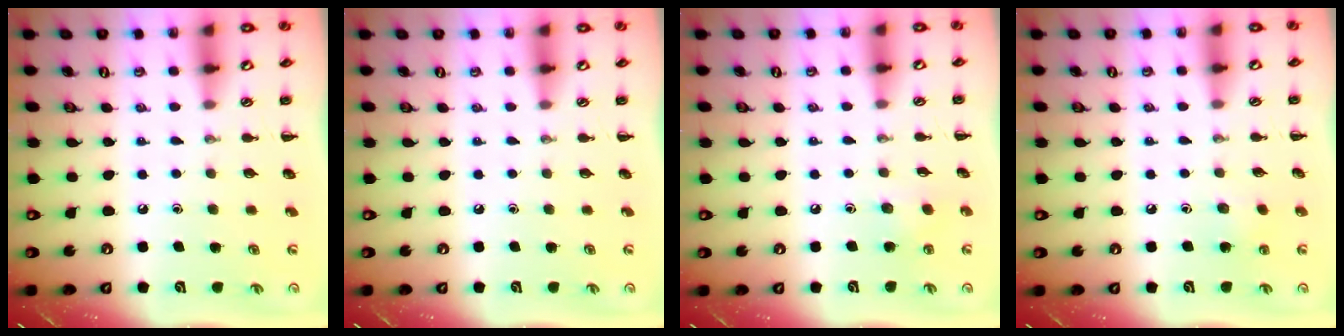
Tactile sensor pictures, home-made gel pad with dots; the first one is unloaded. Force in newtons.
{"total": 0.0}
{"total": 4.7, "press": 4.5, "slide": 1.1}
{"total": 5.9, "press": 5.7, "slide": 1.2}